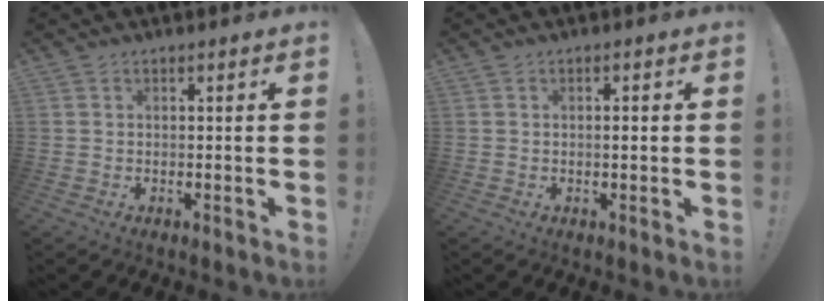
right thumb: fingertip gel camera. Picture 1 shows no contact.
{"total": 1.4, "force": [0.0, 0.1, 1.4], "torque": [-0.013, -0.005, -0.004]}